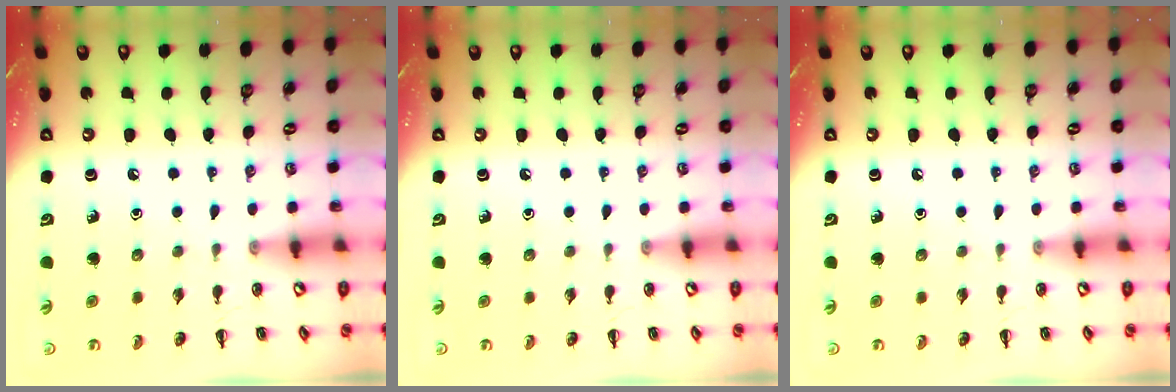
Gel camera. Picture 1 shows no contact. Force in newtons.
{"total": 0.0}
{"total": 0.0}